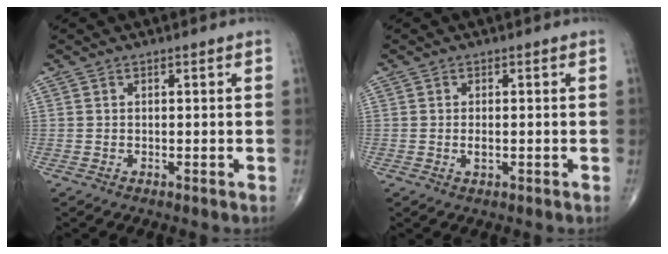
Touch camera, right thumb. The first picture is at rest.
{"total": 1.8, "force": [-0.3, 0.8, 1.5], "torque": [-0.028, -0.001, -0.003]}